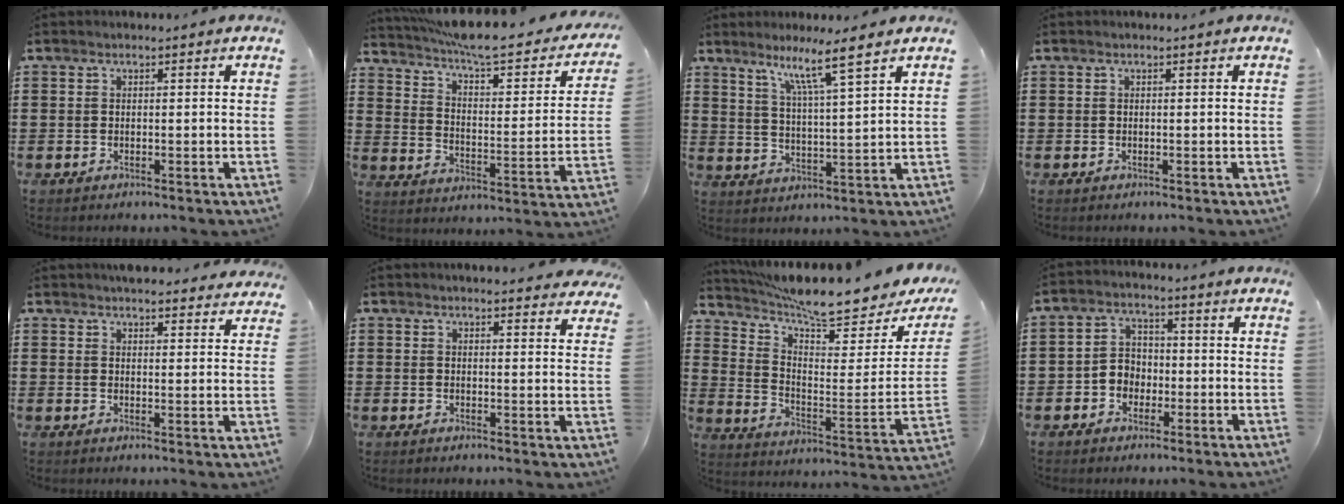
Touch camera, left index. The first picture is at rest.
{"total": 6.8, "force": [6.0, 0.1, 3.4], "torque": [-0.094, -0.047, 0.097]}
{"total": 7.0, "force": [5.3, -0.8, 4.5], "torque": [-0.090, -0.027, 0.084]}
{"total": 0.0}
{"total": 3.6, "force": [3.6, 0.2, 0.4], "torque": [-0.018, -0.010, 0.066]}
{"total": 3.0, "force": [3.0, -0.1, 0.5], "torque": [-0.011, -0.011, 0.054]}
{"total": 7.7, "force": [7.0, 0.3, 3.2], "torque": [-0.083, -0.072, 0.112]}
{"total": 3.8, "force": [-1.8, 3.1, 1.2], "torque": [-0.034, 0.008, -0.041]}